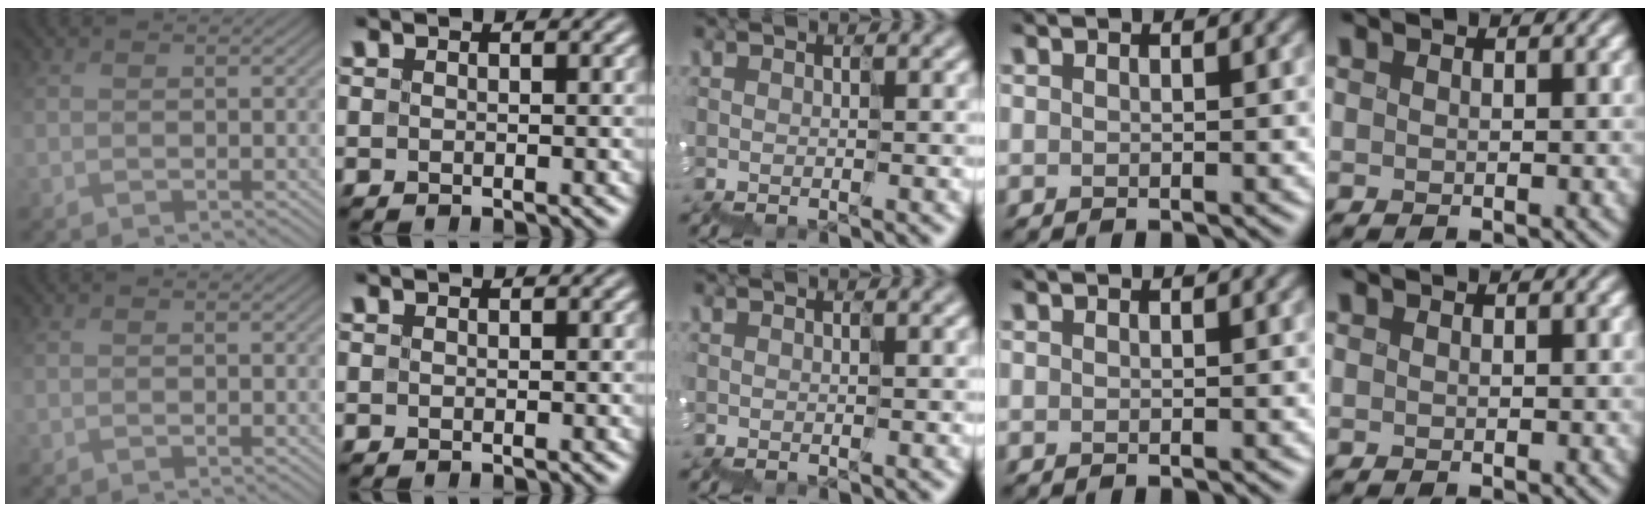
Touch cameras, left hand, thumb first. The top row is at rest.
{}